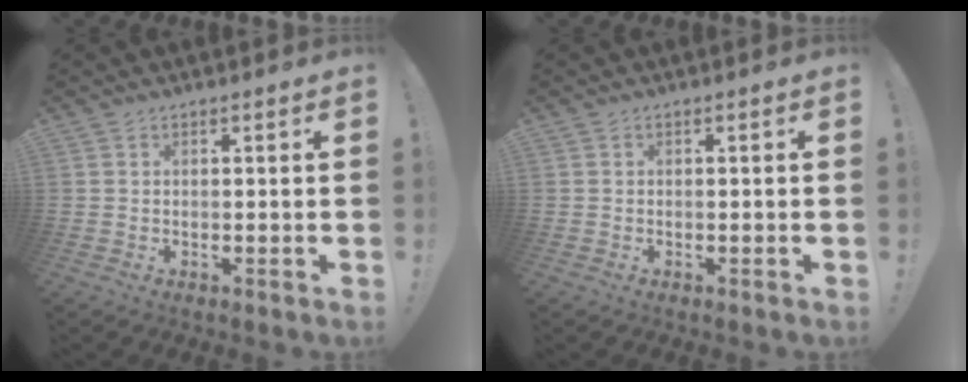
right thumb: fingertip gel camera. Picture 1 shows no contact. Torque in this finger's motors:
{"motor_torque": [0.31, -0.05, -0.03, 0.01, 0.00]}